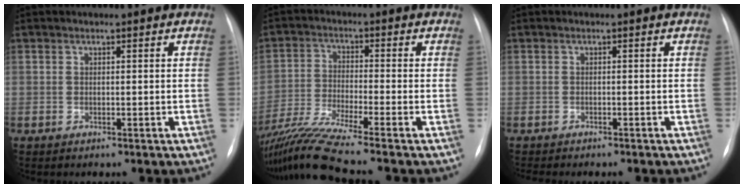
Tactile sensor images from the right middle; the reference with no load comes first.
{"total": 10.5, "force": [-8.9, -2.5, 5.1], "torque": [-0.100, -0.028, -0.160]}
{"total": 5.2, "force": [-4.5, 1.0, 2.4], "torque": [-0.028, -0.009, -0.052]}